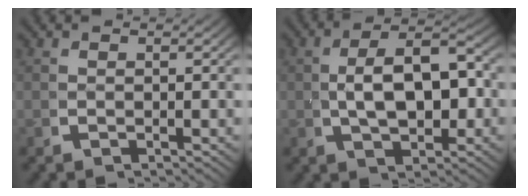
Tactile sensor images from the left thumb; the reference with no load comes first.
{"total": 7.6, "force": [0.1, 4.4, 6.2], "torque": [-0.100, -0.009, 0.012]}